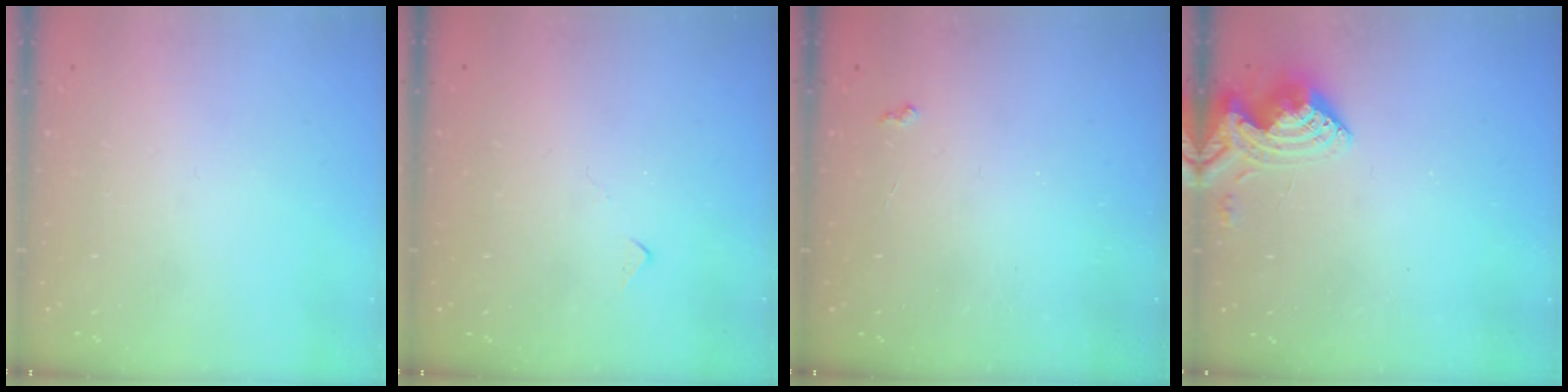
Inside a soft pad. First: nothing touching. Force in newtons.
{"total": 5.4, "press": 5.4, "slide": 0.7}
{"total": 2.5, "press": 2.4, "slide": 0.4}
{"total": 7.5, "press": 7.5, "slide": 0.6}